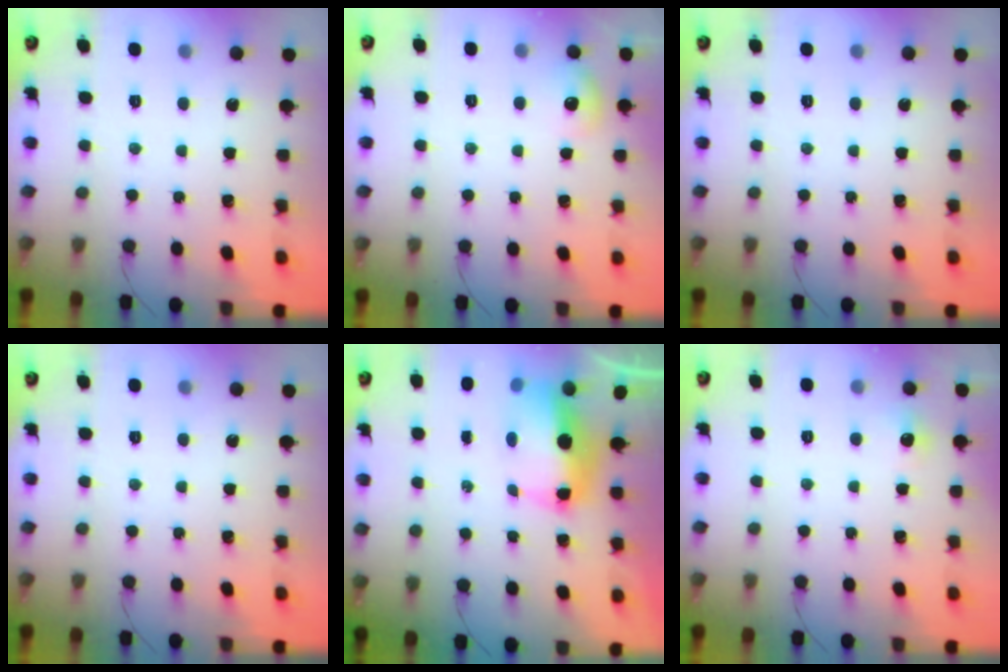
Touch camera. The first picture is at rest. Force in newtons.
{"total": 6.4, "press": 6.2, "slide": 1.4}
{"total": 0.0}
{"total": 0.0}
{"total": 9.8, "press": 9.6, "slide": 2.0}
{"total": 4.8, "press": 4.5, "slide": 1.5}